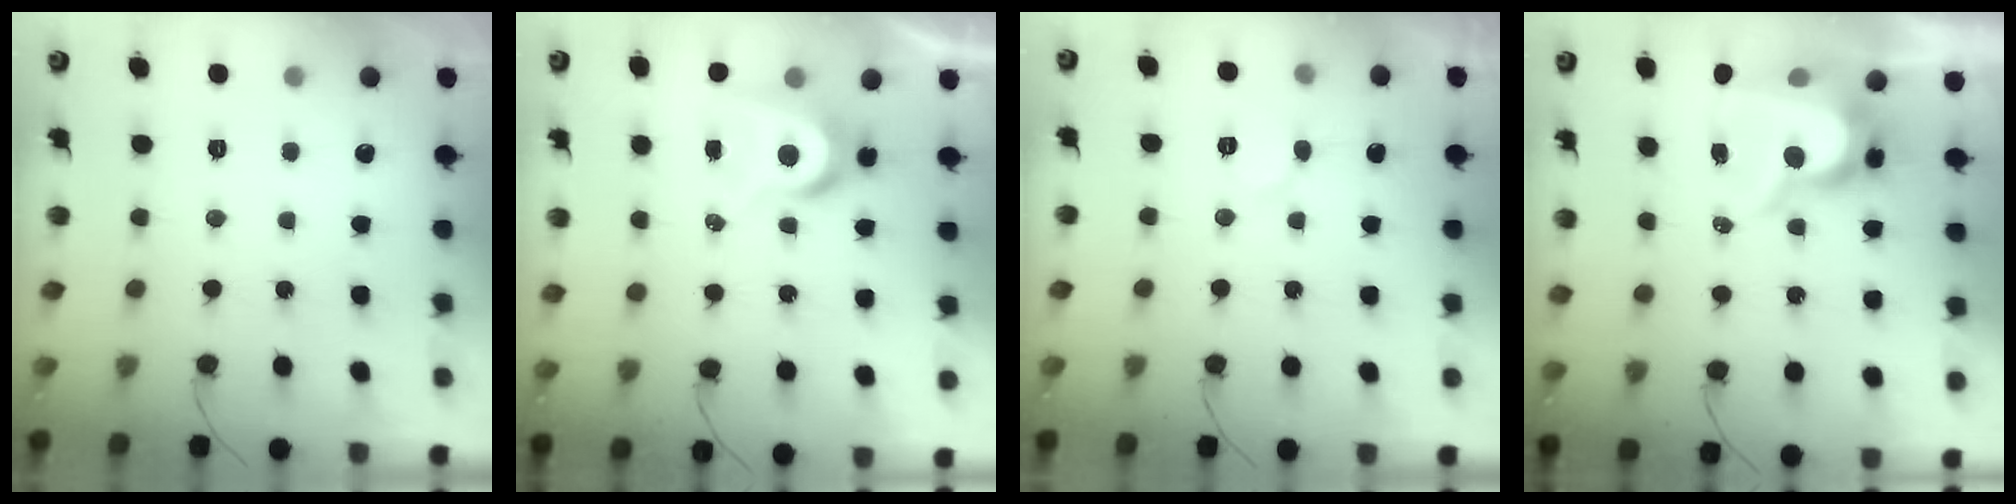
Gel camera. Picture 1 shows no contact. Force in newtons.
{"total": 7.4, "press": 7.4, "slide": 0.7}
{"total": 5.4, "press": 5.4, "slide": 0.3}
{"total": 13.3, "press": 13.3, "slide": 0.7}